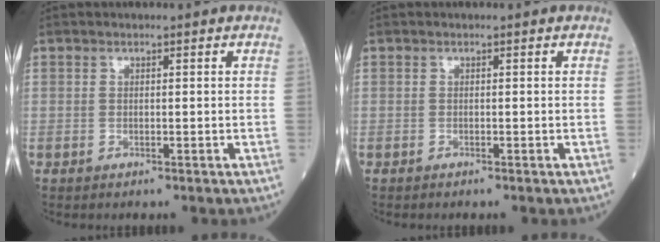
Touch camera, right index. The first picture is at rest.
{"total": 0.0}